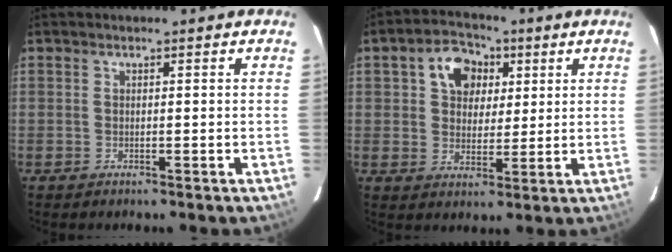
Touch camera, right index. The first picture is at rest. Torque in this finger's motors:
{"motor_torque": [0.21, 0.10, 0.25, 0.07]}